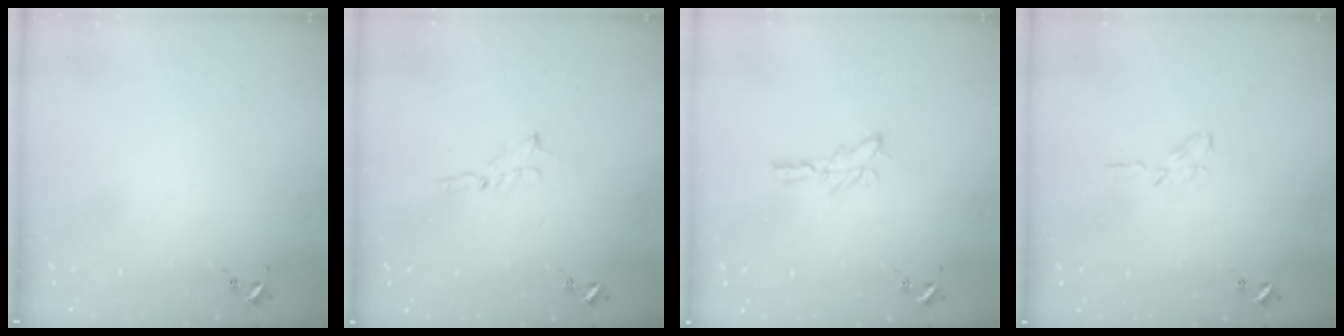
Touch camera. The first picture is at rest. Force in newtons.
{"total": 3.5, "press": 3.5, "slide": 0.1}
{"total": 6.1, "press": 6.0, "slide": 0.7}
{"total": 3.8, "press": 3.8, "slide": 0.3}